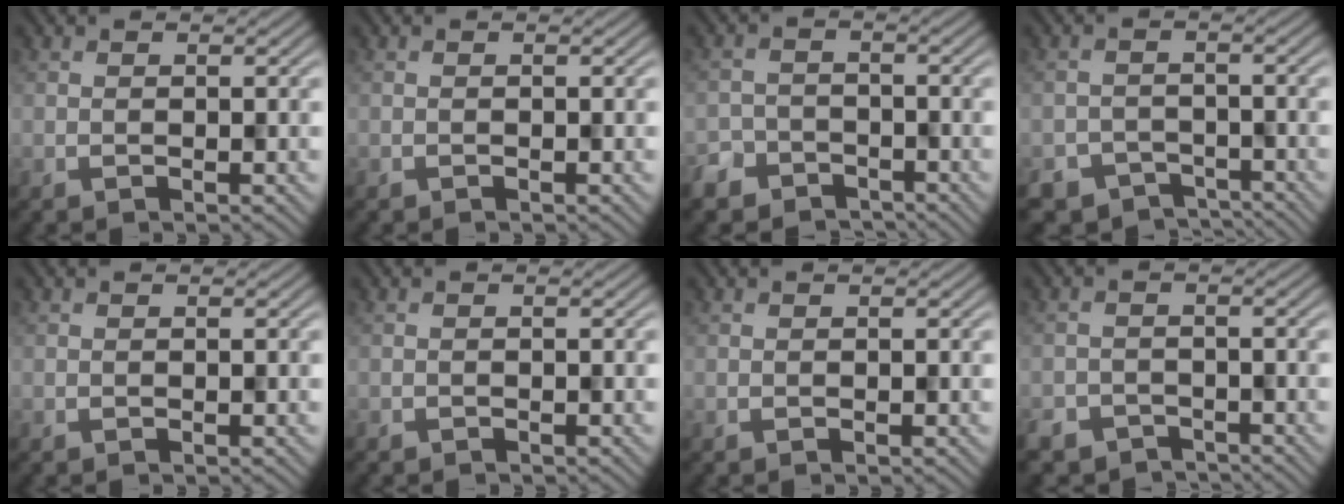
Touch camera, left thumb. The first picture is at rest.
{"total": 0.0}
{"total": 5.5, "force": [-4.6, 3.1, 0.3], "torque": [0.002, -0.008, -0.070]}
{"total": 6.0, "force": [-5.0, 3.3, 0.9], "torque": [-0.008, -0.013, -0.067]}
{"total": 0.0}
{"total": 0.6, "force": [-0.5, 0.1, -0.3], "torque": [0.005, -0.001, -0.007]}
{"total": 0.0}
{"total": 4.4, "force": [-3.8, 2.1, 0.4], "torque": [-0.005, -0.006, -0.060]}